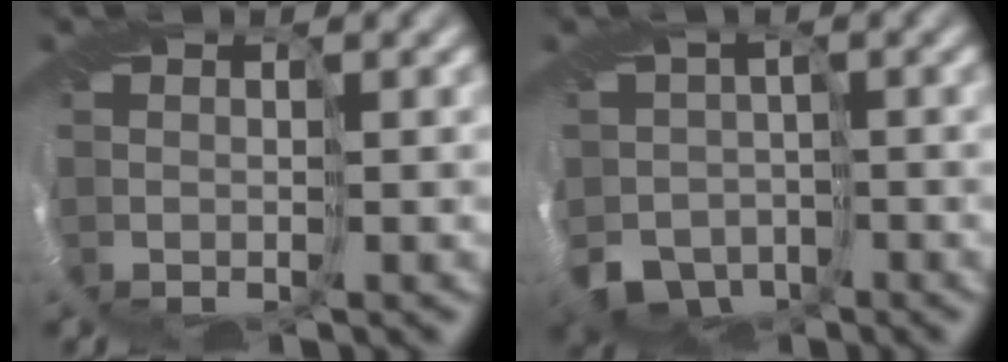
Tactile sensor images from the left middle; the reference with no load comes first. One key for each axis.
{"total": 5.1, "fx": -2.6, "fy": 4.1, "fz": 1.7, "tx": -0.025, "ty": -0.005, "tz": -0.048}